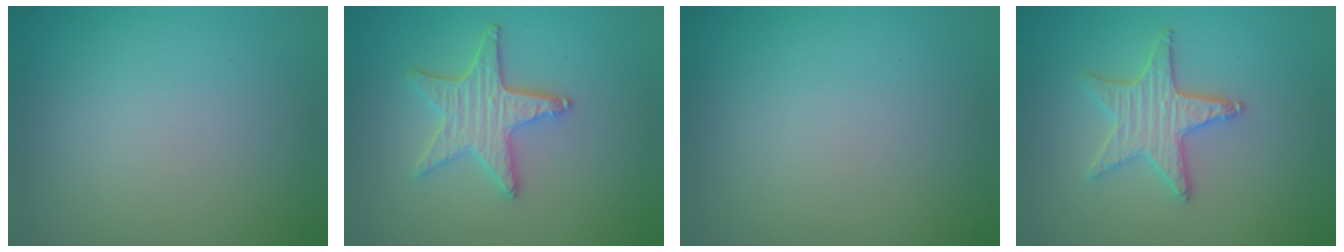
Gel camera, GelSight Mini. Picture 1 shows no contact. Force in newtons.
{"total": 4.2, "press": 3.8, "slide": 1.7}
{"total": 0.0}
{"total": 3.8, "press": 3.5, "slide": 1.6}